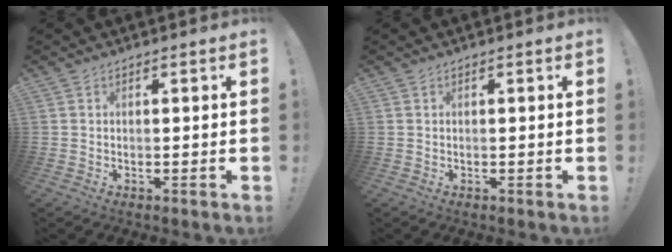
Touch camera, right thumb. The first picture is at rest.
{"total": 0.0}